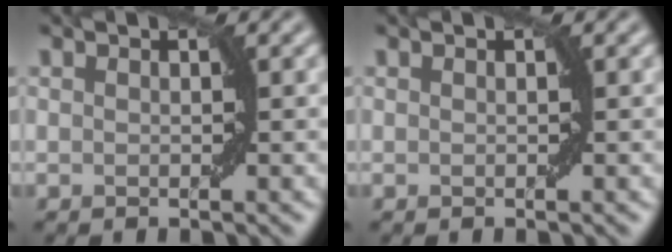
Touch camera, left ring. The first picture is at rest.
{"total": 0.0}